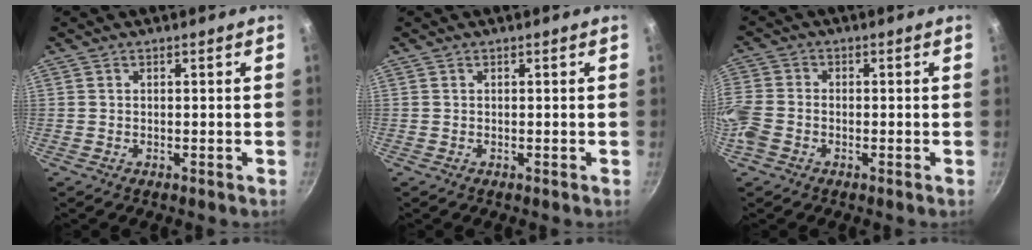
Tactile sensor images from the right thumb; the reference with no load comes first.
{"total": 0.0}
{"total": 6.7, "force": [-2.6, 4.9, 3.8], "torque": [-0.090, 0.008, -0.069]}